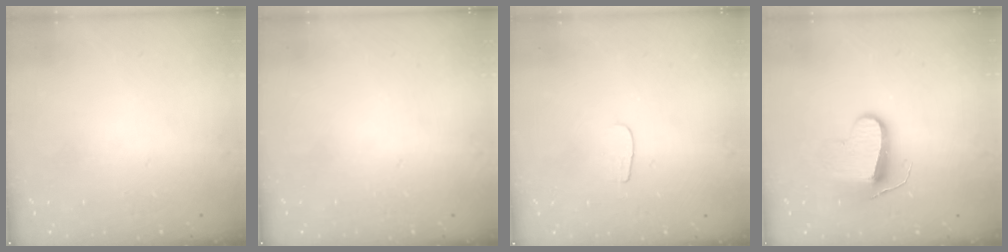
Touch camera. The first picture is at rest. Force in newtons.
{"total": 0.0}
{"total": 3.6, "press": 3.6, "slide": 0.4}
{"total": 11.2, "press": 11.1, "slide": 0.8}